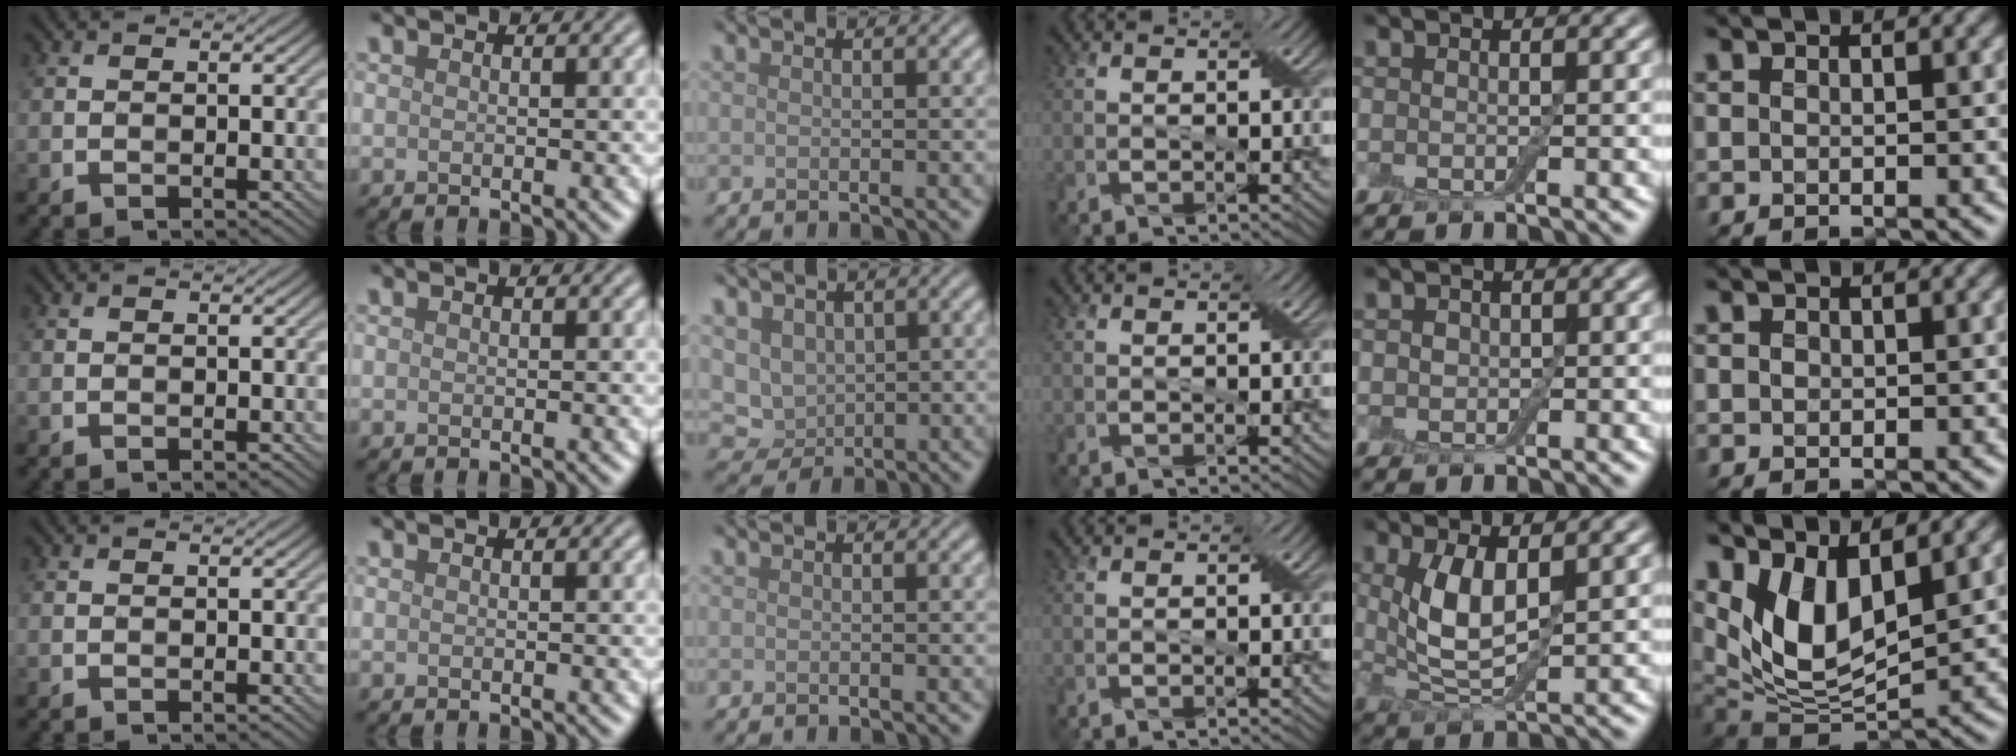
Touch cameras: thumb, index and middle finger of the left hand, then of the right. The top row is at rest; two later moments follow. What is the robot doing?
{"motion": "extract", "object": "drawer"}